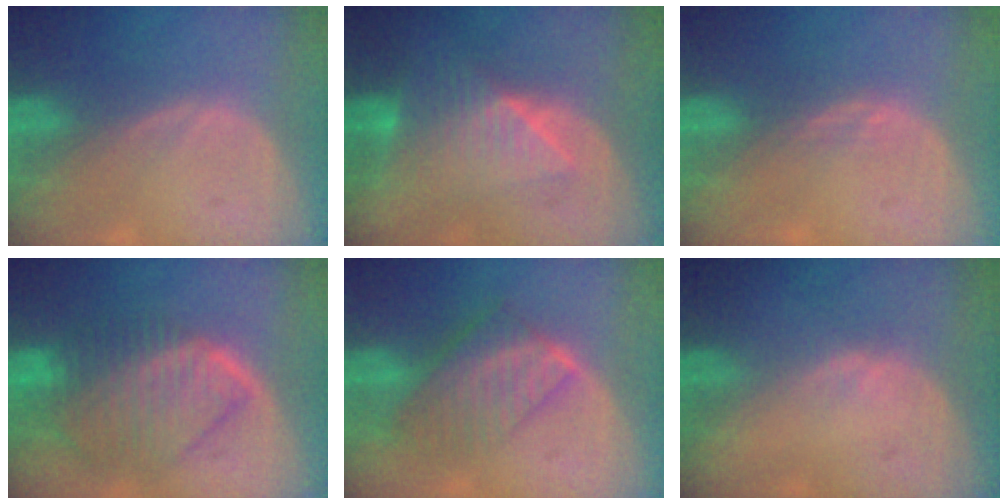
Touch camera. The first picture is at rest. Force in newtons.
{"total": 6.9, "press": 6.8, "slide": 0.9}
{"total": 1.0, "press": 0.8, "slide": 0.7}
{"total": 10.1, "press": 8.8, "slide": 5.1}
{"total": 7.7, "press": 6.9, "slide": 3.5}
{"total": 1.0, "press": 0.7, "slide": 0.6}